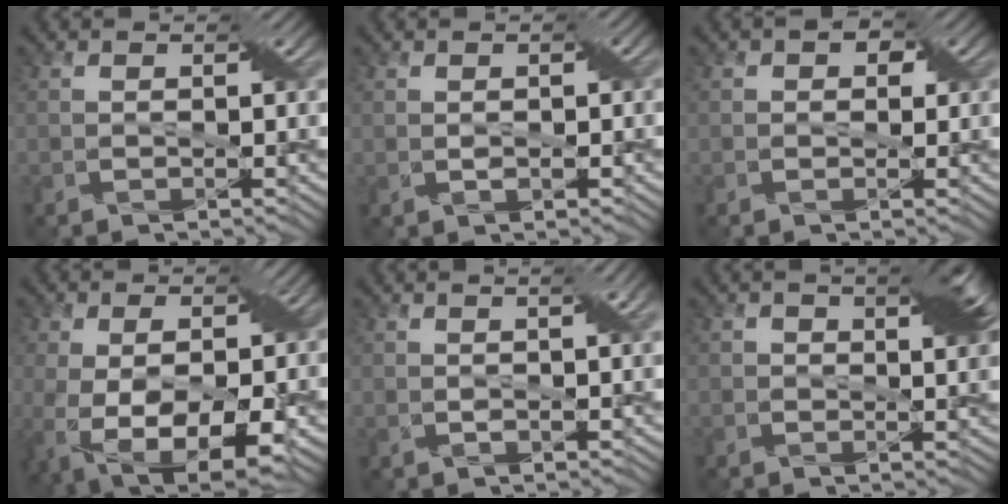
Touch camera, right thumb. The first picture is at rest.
{"total": 1.5, "force": [0.1, 0.9, 1.2], "torque": [-0.024, 0.001, 0.005]}
{"total": 2.1, "force": [0.8, 1.5, 1.3], "torque": [-0.017, 0.000, 0.006]}
{"total": 14.3, "force": [-4.4, 7.2, 11.5], "torque": [-0.209, -0.047, -0.053]}
{"total": 2.8, "force": [1.2, 0.5, 2.5], "torque": [-0.048, 0.008, 0.020]}
{"total": 4.4, "force": [1.8, 2.0, 3.5], "torque": [-0.051, 0.004, 0.026]}